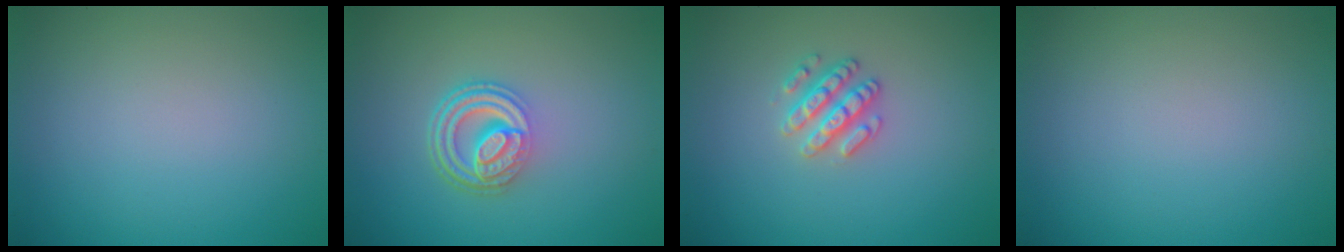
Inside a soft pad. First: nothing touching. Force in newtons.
{"total": 4.6, "press": 3.3, "slide": 3.2}
{"total": 2.5, "press": 2.5, "slide": 0.4}
{"total": 0.0}